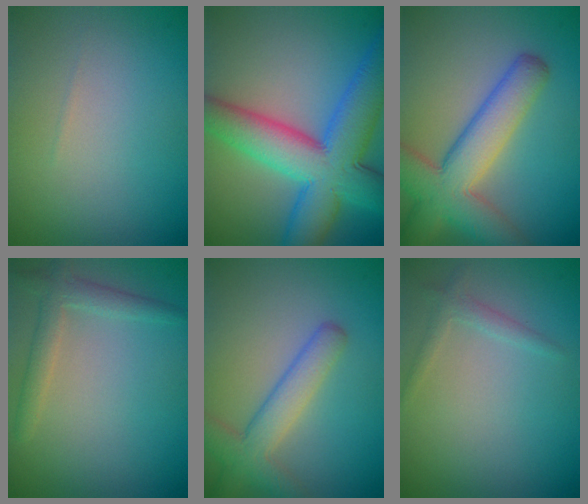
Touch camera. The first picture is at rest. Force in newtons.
{"total": 10.8, "press": 10.8, "slide": 0.3}
{"total": 7.9, "press": 7.9, "slide": 0.5}
{"total": 2.4, "press": 2.4, "slide": 0.2}
{"total": 4.2, "press": 4.2, "slide": 0.2}
{"total": 1.2, "press": 1.2, "slide": 0.1}